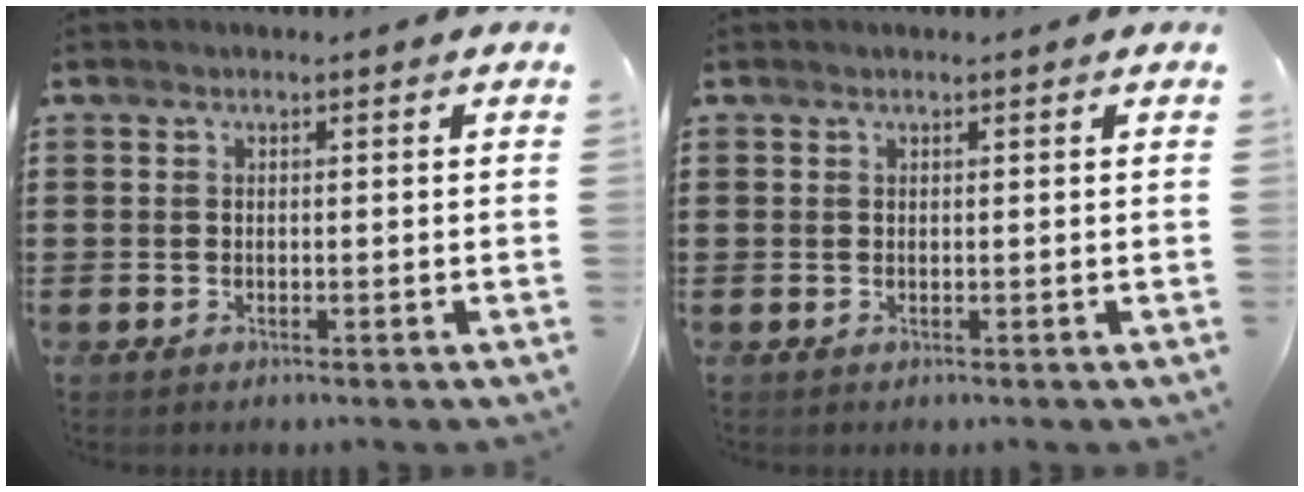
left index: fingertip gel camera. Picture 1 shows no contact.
{"total": 0.0}